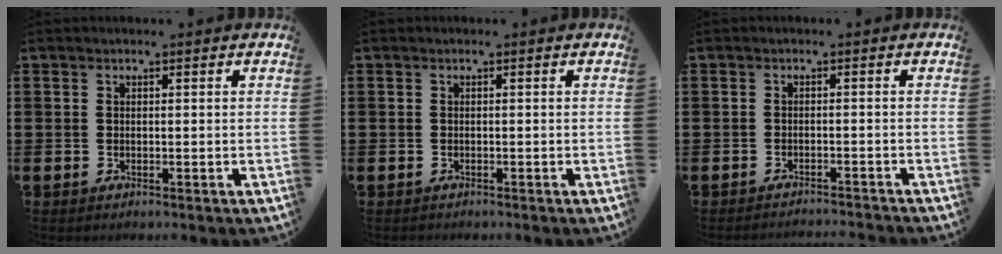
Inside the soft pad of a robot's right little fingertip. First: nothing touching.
{"total": 0.0}
{"total": 1.2, "force": [-1.2, -0.2, 0.0], "torque": [-0.001, 0.002, -0.024]}